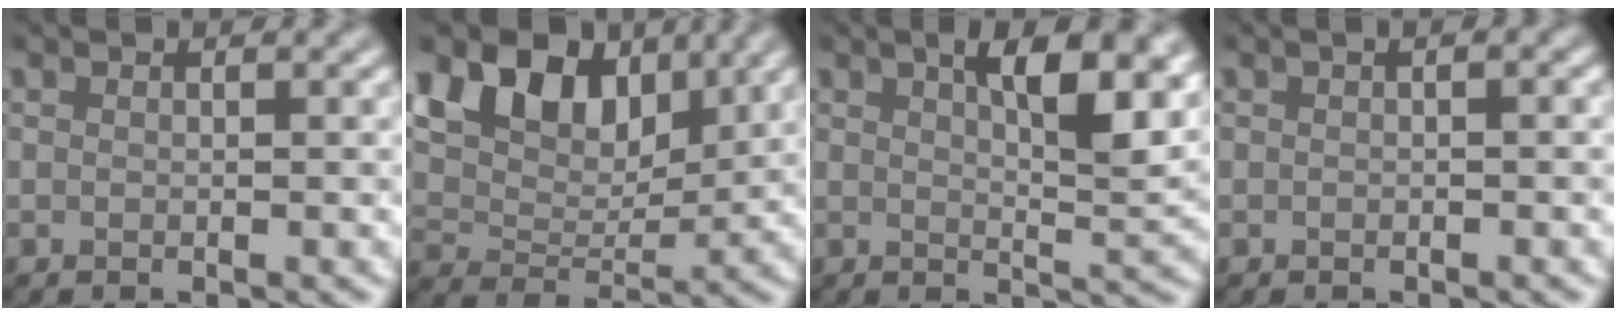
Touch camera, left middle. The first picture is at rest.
{"total": 8.8, "force": [4.9, 5.4, 4.9], "torque": [-0.091, 0.004, 0.074]}
{"total": 7.2, "force": [3.0, 2.2, 6.1], "torque": [-0.077, 0.005, 0.046]}
{"total": 0.9, "force": [0.1, 0.1, 0.9], "torque": [-0.015, 0.004, -0.001]}